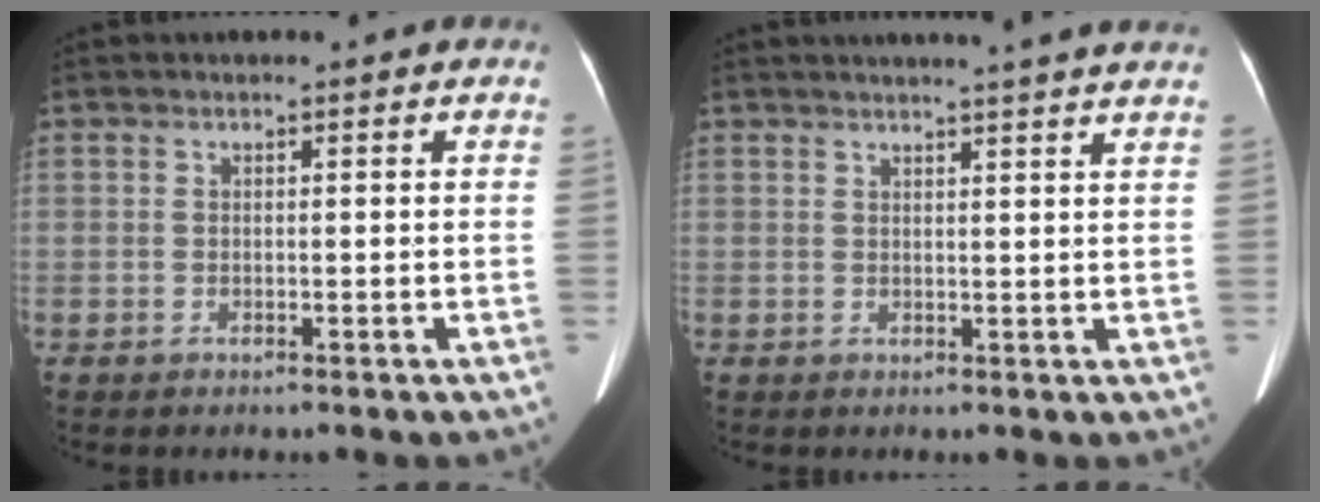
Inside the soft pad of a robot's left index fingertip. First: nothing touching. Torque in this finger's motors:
{"motor_torque": [0.06, -0.38, -0.02, 0.01]}